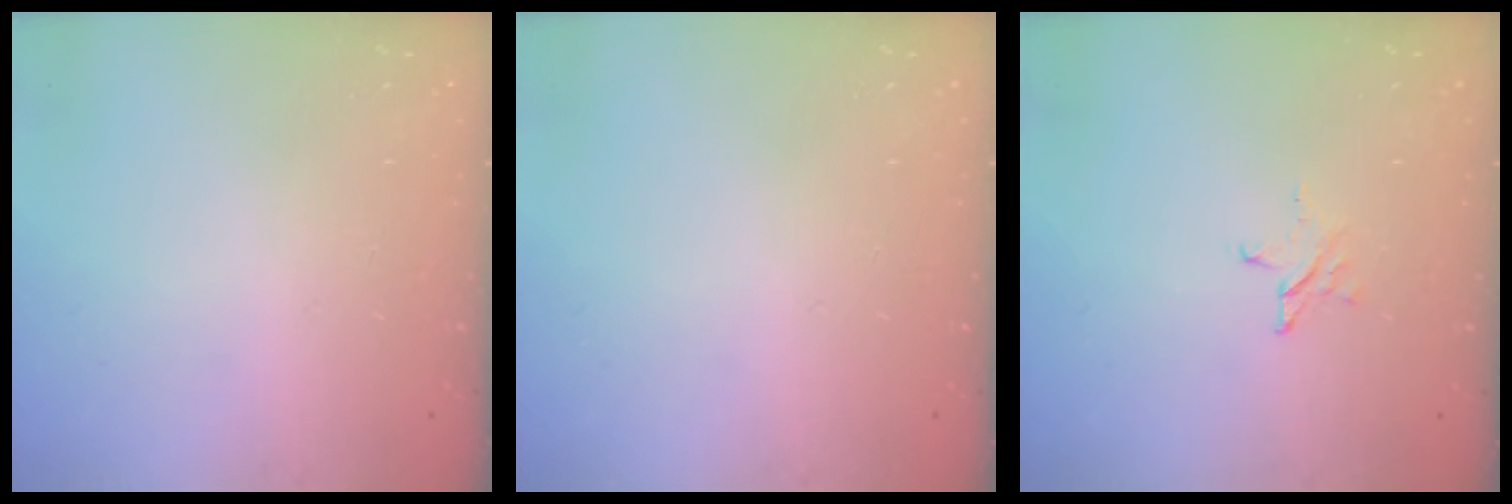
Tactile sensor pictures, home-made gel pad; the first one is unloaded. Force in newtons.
{"total": 0.0}
{"total": 3.5, "press": 3.5, "slide": 0.4}